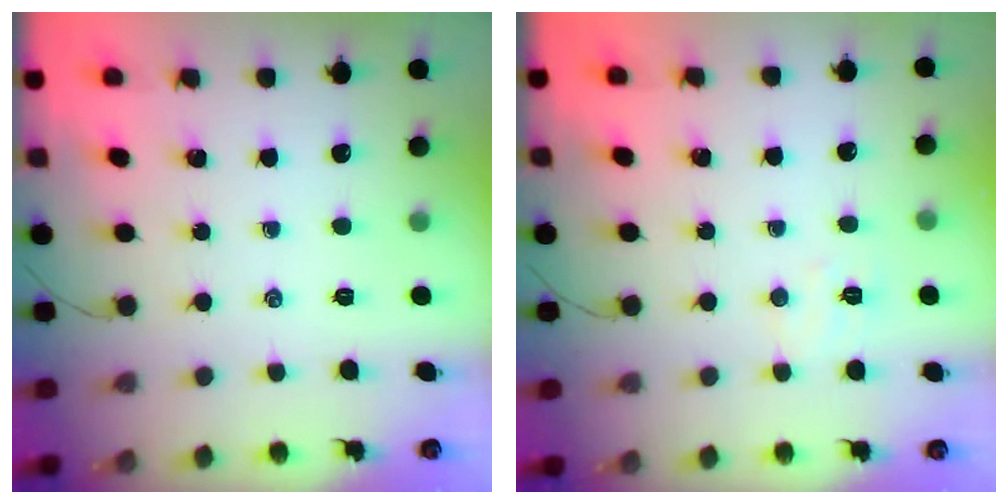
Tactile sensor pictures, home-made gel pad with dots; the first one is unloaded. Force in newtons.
{"total": 3.8, "press": 3.7, "slide": 0.8}